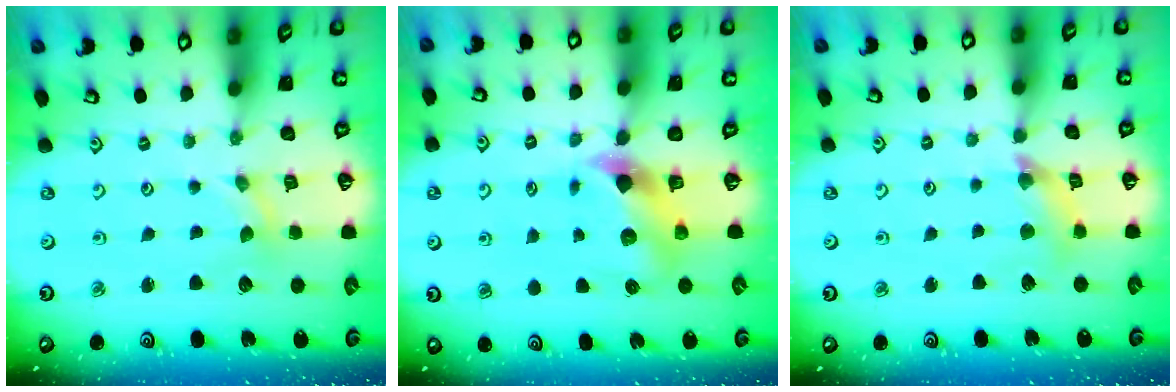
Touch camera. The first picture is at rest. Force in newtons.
{"total": 7.5, "press": 7.4, "slide": 1.0}
{"total": 8.4, "press": 8.4, "slide": 0.9}